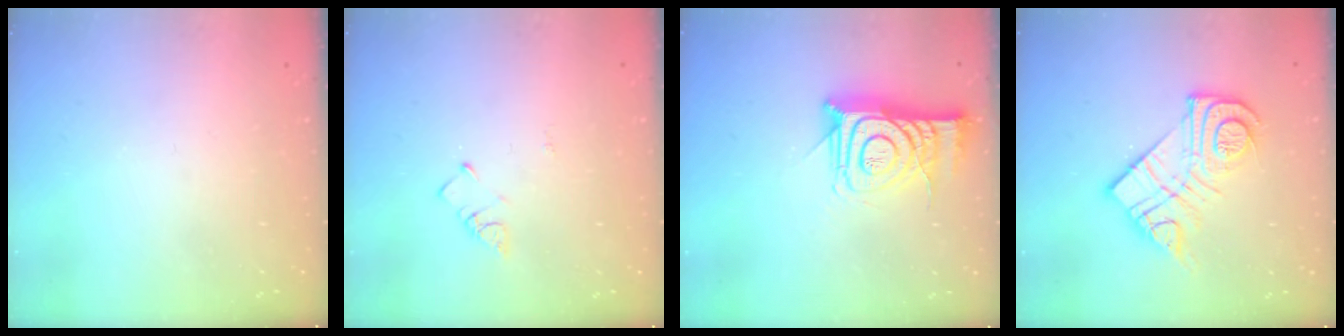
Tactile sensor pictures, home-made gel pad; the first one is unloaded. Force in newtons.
{"total": 2.8, "press": 2.8, "slide": 0.5}
{"total": 13.9, "press": 13.9, "slide": 1.2}
{"total": 15.8, "press": 15.7, "slide": 1.0}